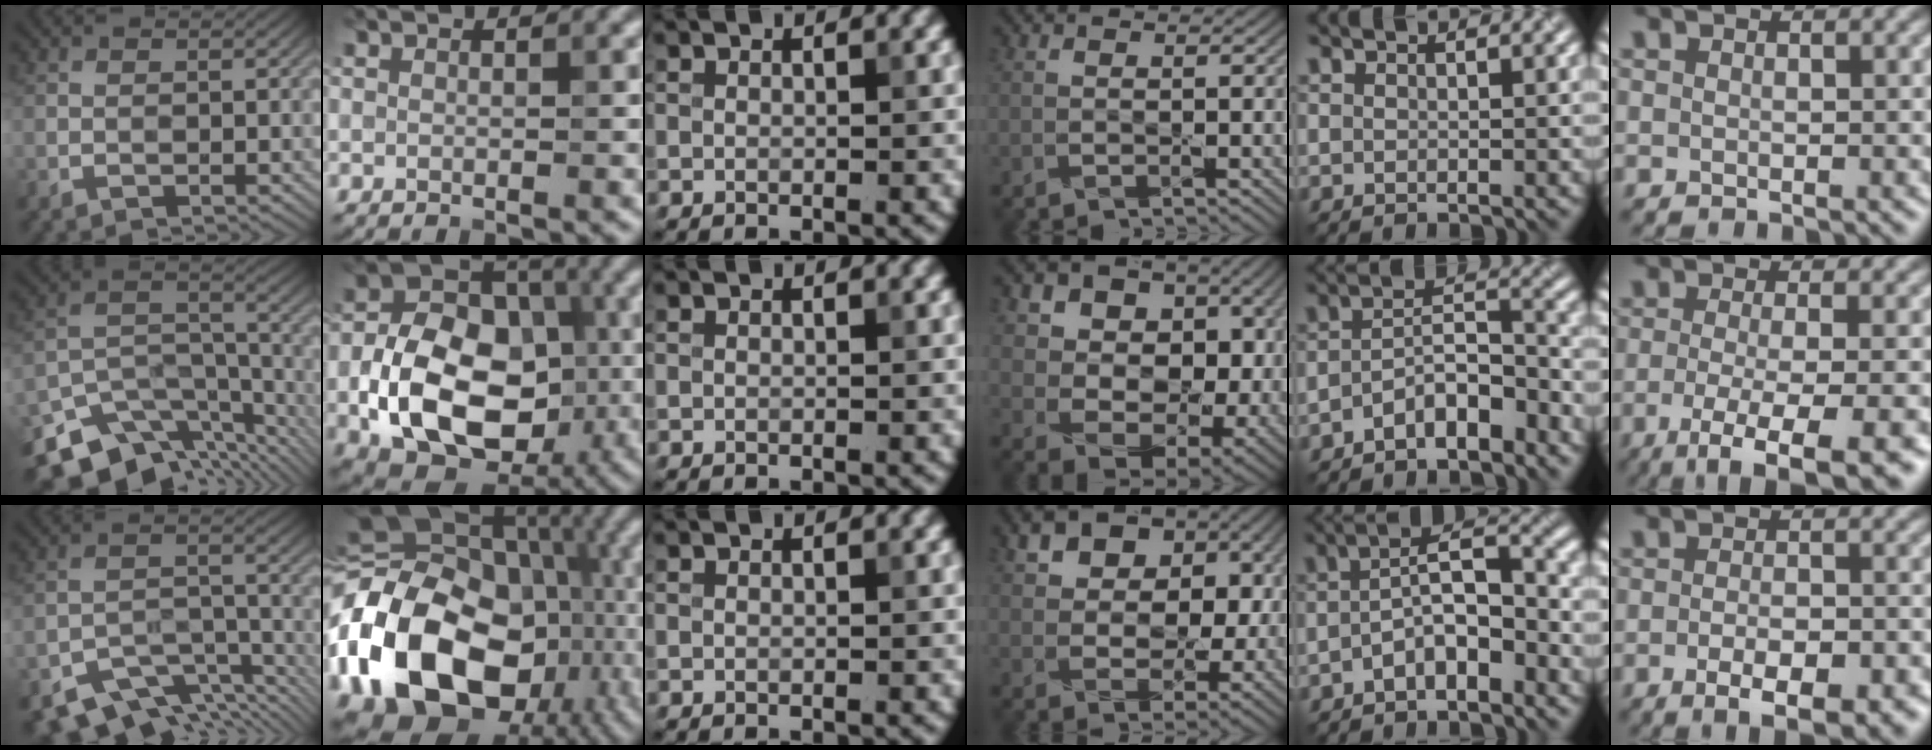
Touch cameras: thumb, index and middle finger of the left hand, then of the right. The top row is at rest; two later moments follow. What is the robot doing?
{"motion": "wipe", "object": "bowl"}